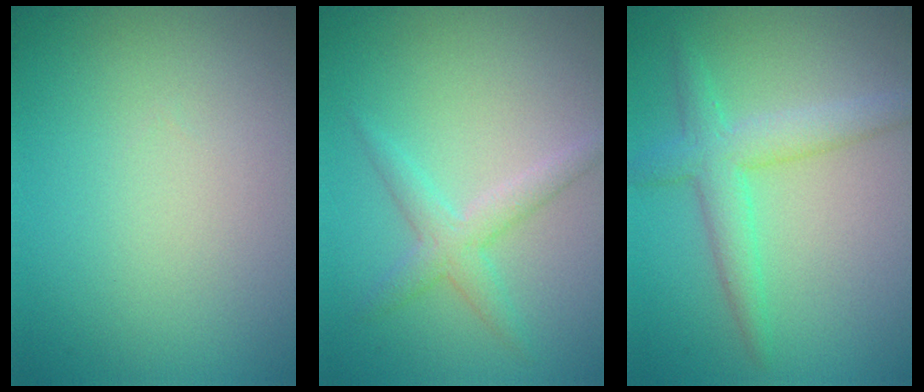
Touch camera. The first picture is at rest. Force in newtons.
{"total": 2.5, "press": 2.5, "slide": 0.2}
{"total": 3.8, "press": 3.8, "slide": 0.2}